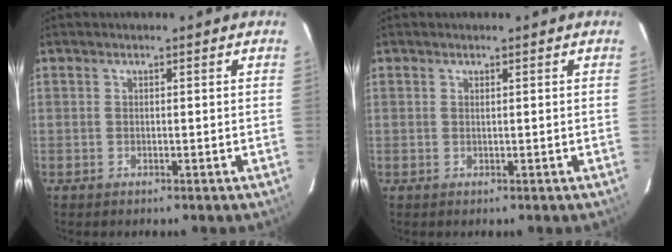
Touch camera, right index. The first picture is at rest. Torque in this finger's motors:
{"motor_torque": [-0.09, 0.16, -0.04, 0.00]}